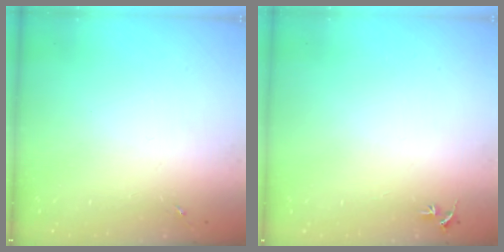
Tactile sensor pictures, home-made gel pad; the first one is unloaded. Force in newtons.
{"total": 3.1, "press": 3.1, "slide": 0.4}